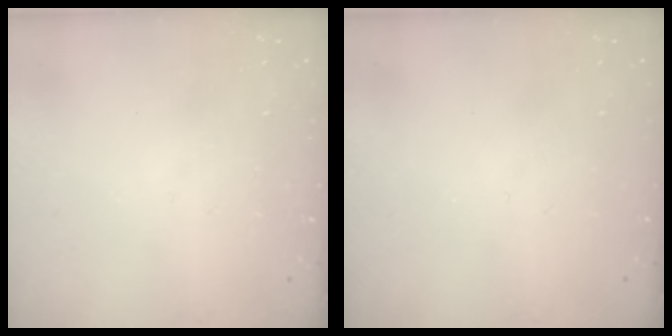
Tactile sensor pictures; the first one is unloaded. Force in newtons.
{"total": 0.0}